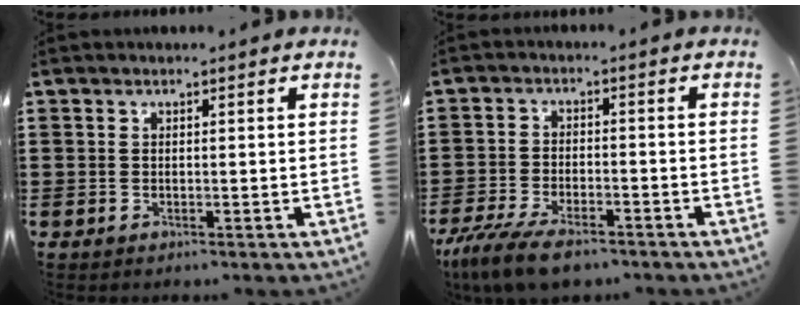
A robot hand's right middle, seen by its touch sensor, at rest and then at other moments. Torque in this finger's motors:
{"motor_torque": [2.14, -0.01, 0.52, 0.20]}